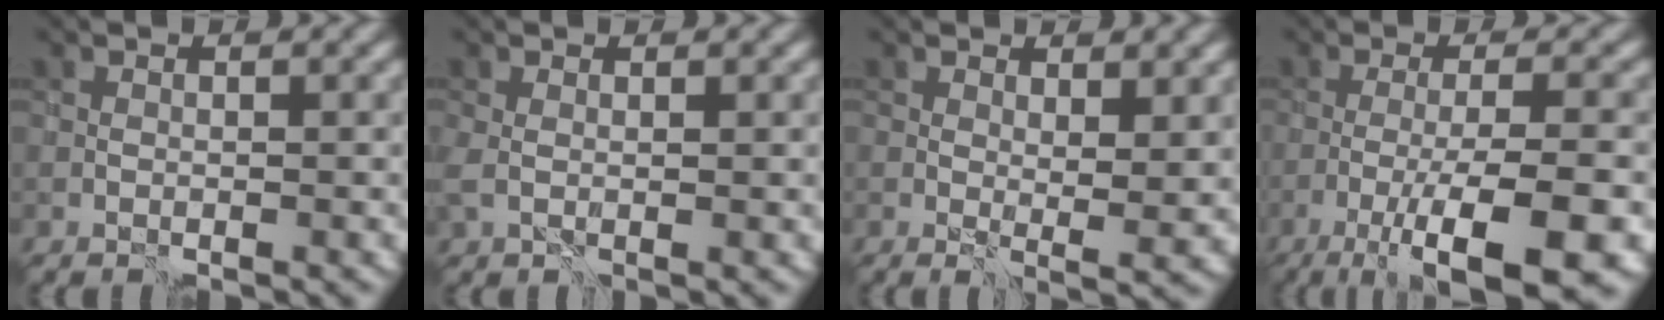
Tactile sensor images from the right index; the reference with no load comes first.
{"total": 1.3, "force": [0.3, 0.5, 1.1], "torque": [-0.025, 0.003, 0.004]}
{"total": 3.0, "force": [1.4, 0.7, 2.5], "torque": [-0.036, -0.008, 0.024]}
{"total": 8.8, "force": [-4.5, 1.1, 7.5], "torque": [-0.101, 0.006, -0.074]}